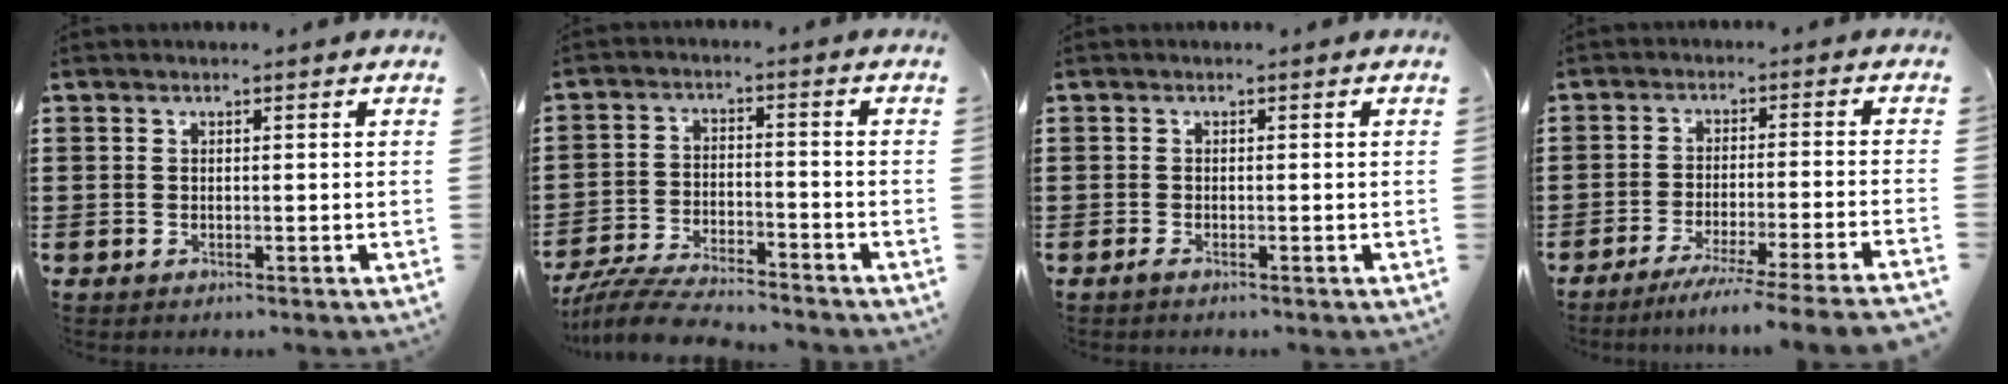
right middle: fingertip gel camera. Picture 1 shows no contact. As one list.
[{"total": 6.5, "force": [-6.2, 0.6, 2.0], "torque": [-0.046, 0.002, -0.122]}, {"total": 0.5, "force": [-0.4, 0.0, 0.4], "torque": [-0.008, -0.003, -0.007]}, {"total": 5.7, "force": [-4.8, -0.9, 2.8], "torque": [-0.040, -0.016, -0.093]}]